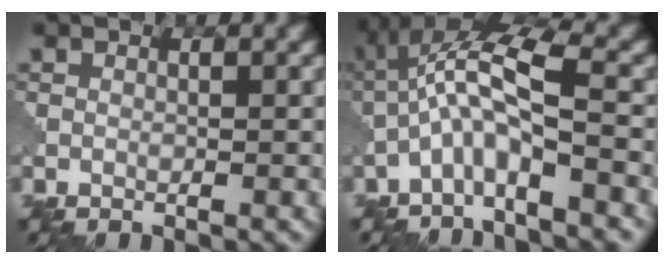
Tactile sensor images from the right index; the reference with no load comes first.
{"total": 5.8, "force": [-1.8, 1.2, 5.4], "torque": [-0.110, 0.023, -0.048]}